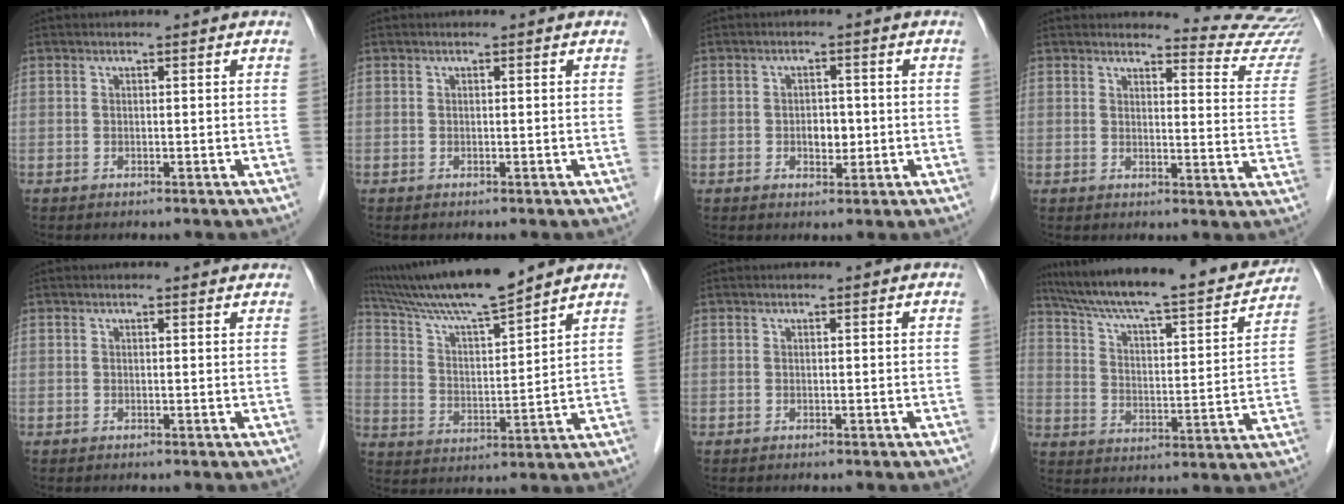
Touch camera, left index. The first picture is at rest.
{"total": 0.0}
{"total": 2.8, "force": [-0.4, 1.8, 2.1], "torque": [-0.030, 0.003, -0.002]}
{"total": 12.0, "force": [11.9, 0.5, 0.5], "torque": [0.017, -0.100, 0.103]}
{"total": 0.9, "force": [0.8, 0.4, 0.0], "torque": [-0.011, 0.003, 0.002]}
{"total": 13.6, "force": [12.1, -0.6, 6.1], "torque": [-0.119, 0.011, 0.217]}
{"total": 0.0}
{"total": 23.1, "force": [20.7, 2.4, 10.0], "torque": [-0.170, -0.010, 0.294]}